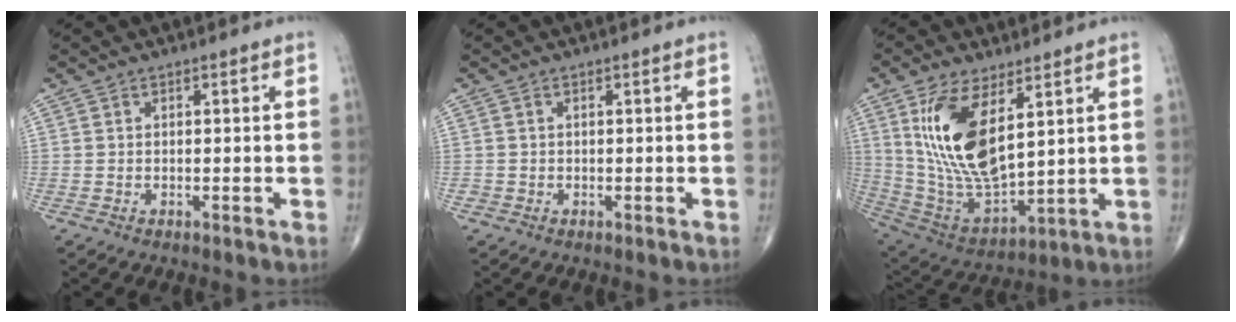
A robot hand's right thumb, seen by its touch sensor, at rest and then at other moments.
{"total": 0.5, "force": [-0.1, 0.5, 0.0], "torque": [0.005, 0.004, -0.004]}
{"total": 17.9, "force": [6.3, 8.0, 14.8], "torque": [-0.276, -0.028, 0.138]}